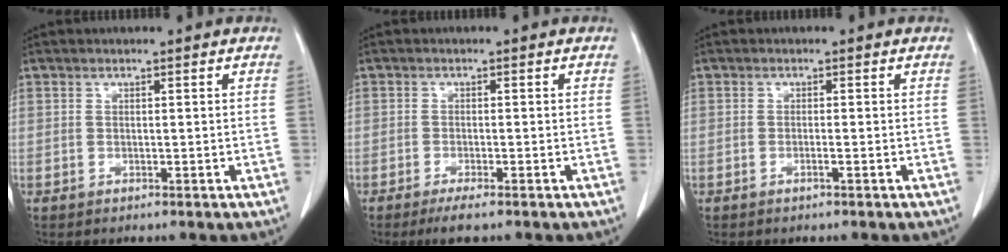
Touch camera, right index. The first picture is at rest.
{"total": 3.0, "force": [-2.2, 0.2, 2.0], "torque": [-0.036, -0.007, -0.039]}
{"total": 0.8, "force": [-0.4, -0.1, 0.7], "torque": [-0.014, 0.000, -0.007]}